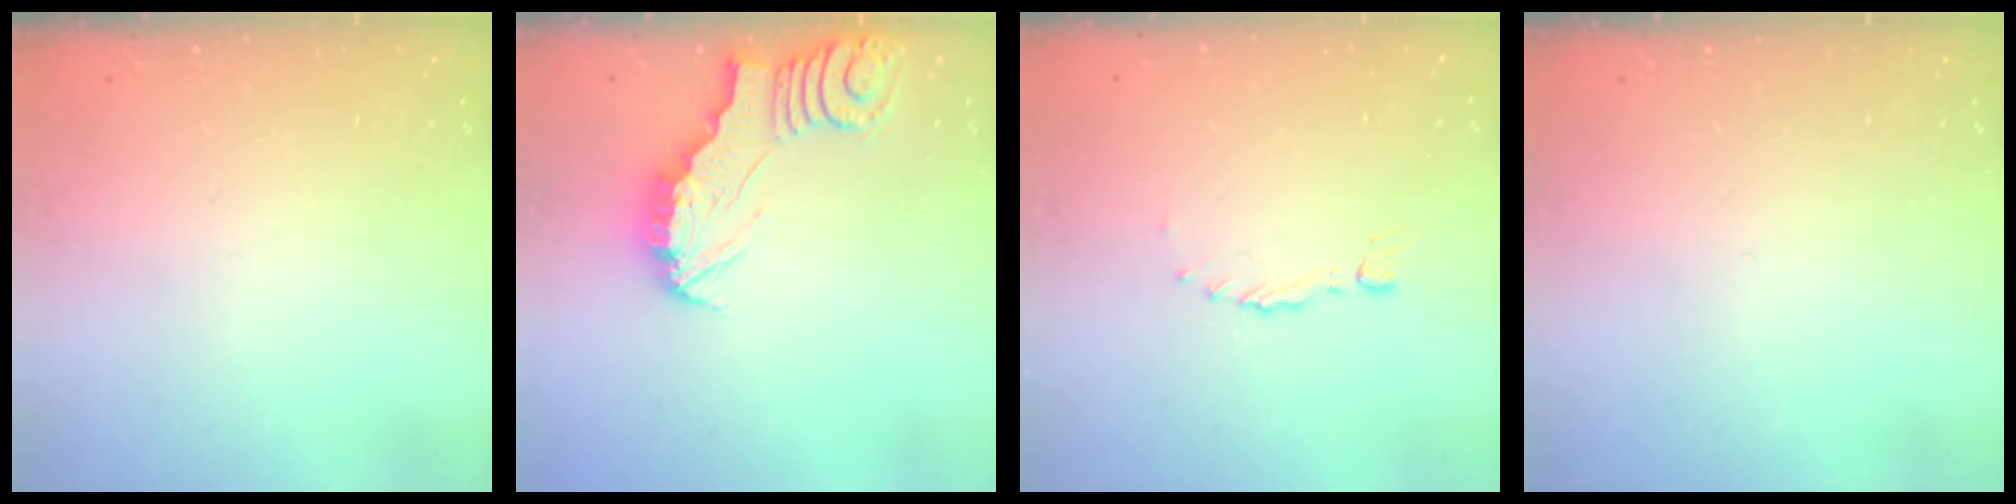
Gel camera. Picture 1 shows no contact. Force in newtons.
{"total": 2.8, "press": 2.8, "slide": 0.2}
{"total": 0.0}
{"total": 0.0}